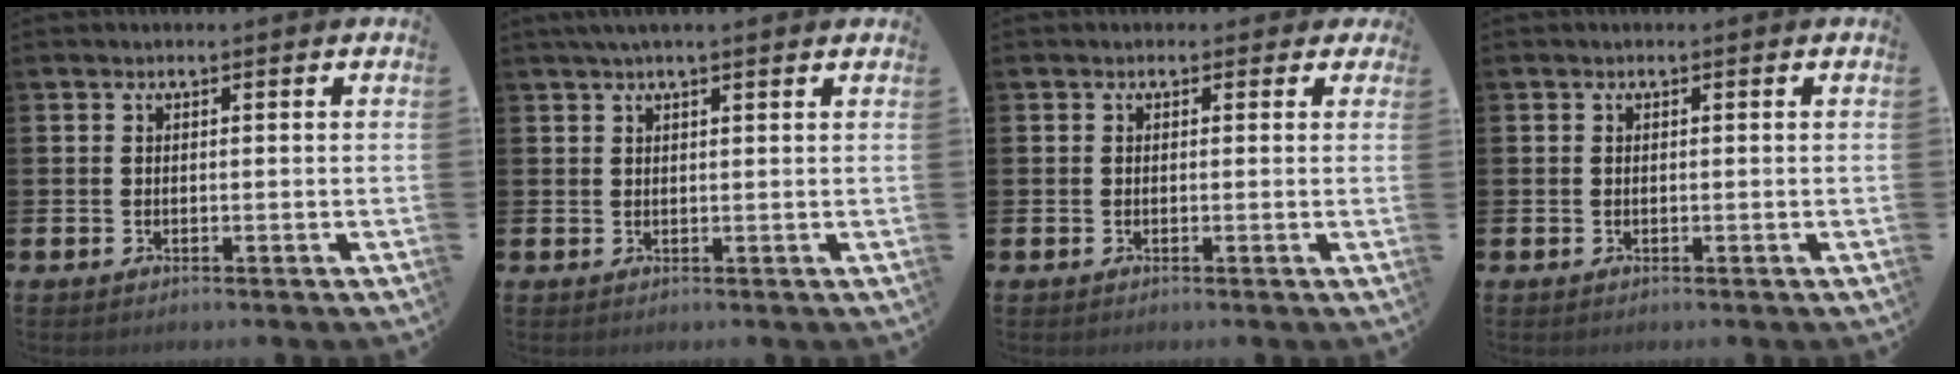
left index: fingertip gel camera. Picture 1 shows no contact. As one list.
[{"total": 2.2, "force": [1.8, 0.2, 1.3], "torque": [-0.024, 0.003, 0.031]}, {"total": 0.9, "force": [0.1, 0.9, 0.3], "torque": [-0.003, 0.011, -0.001]}, {"total": 0.0}]